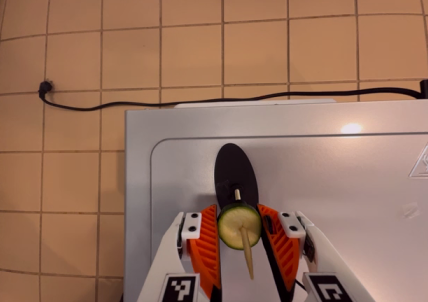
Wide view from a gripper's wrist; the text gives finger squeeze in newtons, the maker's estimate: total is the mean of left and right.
{"total": 7.8, "left": 7.2, "right": 8.5}